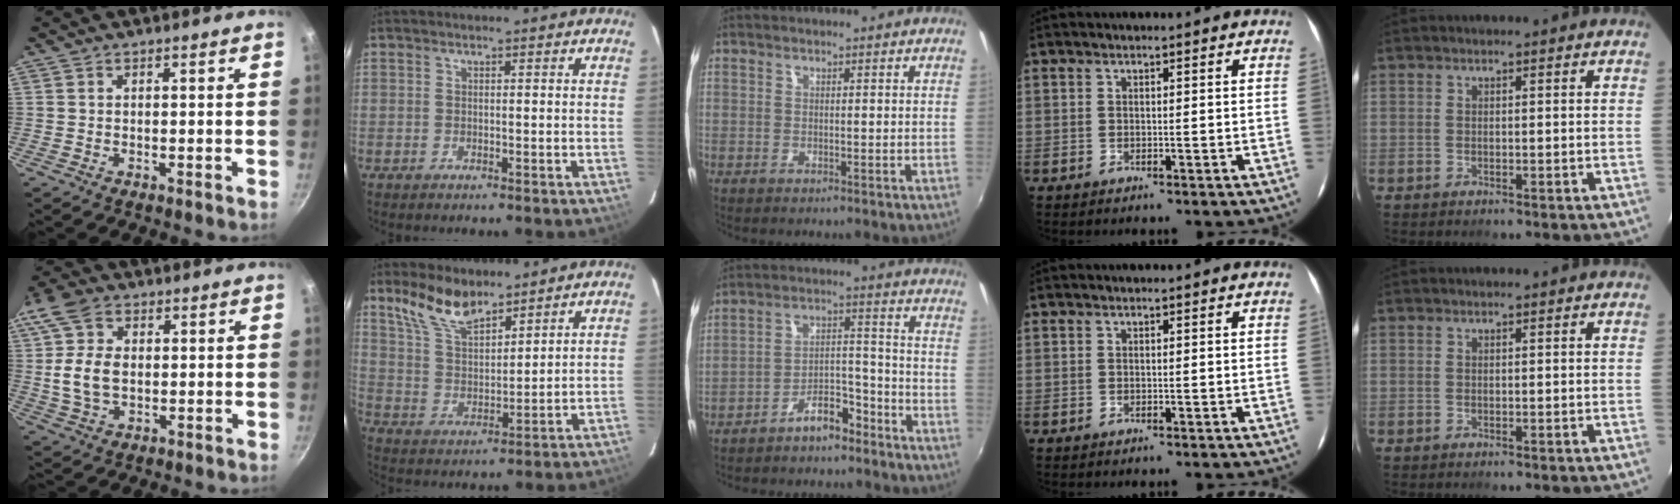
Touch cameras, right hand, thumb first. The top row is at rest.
{"thumb": {"total": 10.8, "force": [1.2, 7.4, 7.7], "torque": [-0.146, 0.007, 0.014]}, "index": {"total": 10.0, "force": [7.7, 3.7, 5.3], "torque": [-0.105, 0.012, 0.155]}, "middle": {"total": 11.0, "force": [-9.3, 4.2, 4.1], "torque": [-0.081, 0.050, -0.132]}}